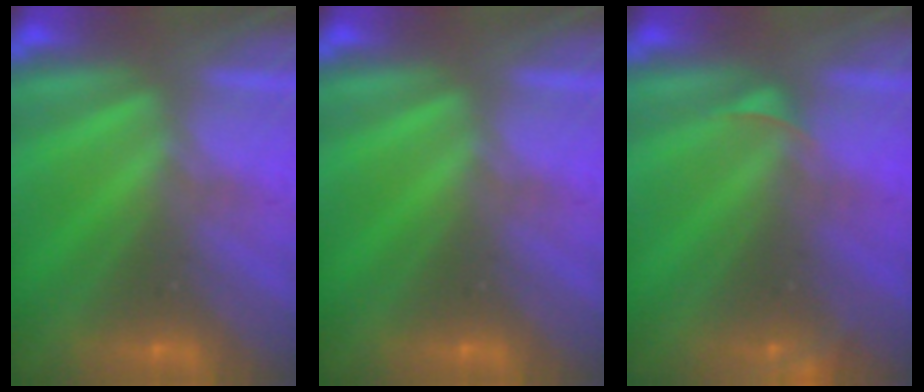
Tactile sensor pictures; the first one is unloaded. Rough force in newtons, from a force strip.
{"total": 0.0}
{"total": 2.5}